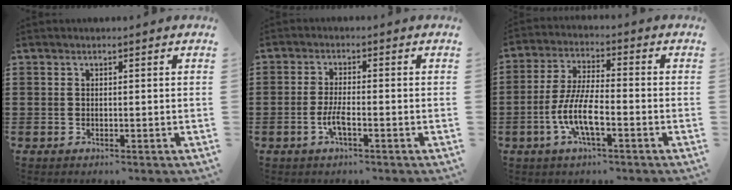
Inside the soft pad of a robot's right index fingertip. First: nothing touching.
{"total": 3.2, "force": [-1.4, 0.6, 2.8], "torque": [-0.064, -0.004, -0.029]}
{"total": 8.2, "force": [-3.0, 2.1, 7.3], "torque": [-0.168, -0.014, -0.064]}